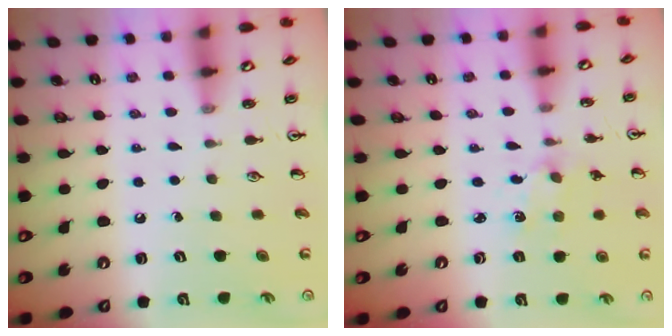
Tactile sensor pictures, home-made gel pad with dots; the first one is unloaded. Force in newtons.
{"total": 1.7, "press": 1.7, "slide": 0.3}